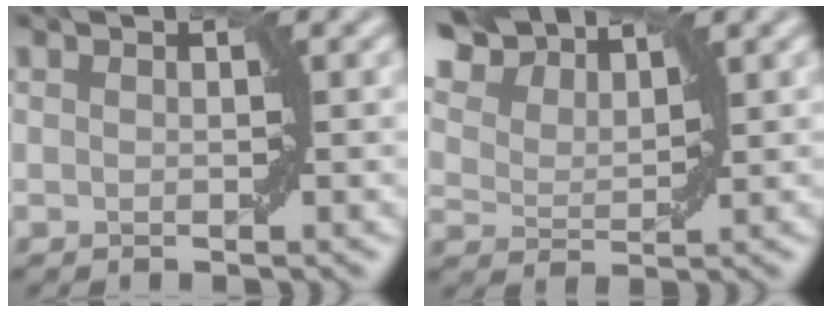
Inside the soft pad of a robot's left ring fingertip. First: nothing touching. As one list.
[{"total": 8.2, "force": [6.8, 3.4, 3.1], "torque": [-0.092, 0.020, 0.118]}]